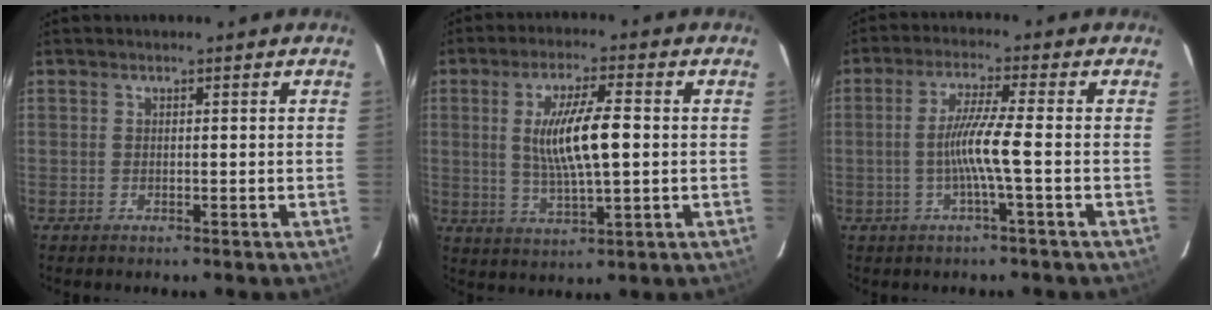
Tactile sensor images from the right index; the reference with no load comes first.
{"total": 10.6, "force": [0.8, 2.2, 10.4], "torque": [-0.193, -0.002, 0.019]}
{"total": 6.5, "force": [-1.5, -1.2, 6.1], "torque": [-0.126, -0.002, -0.028]}